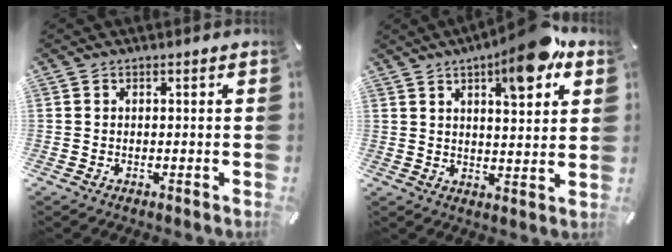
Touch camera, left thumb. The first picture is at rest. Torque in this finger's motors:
{"motor_torque": [1.19, 0.80, 1.43, -1.34, 0.34]}